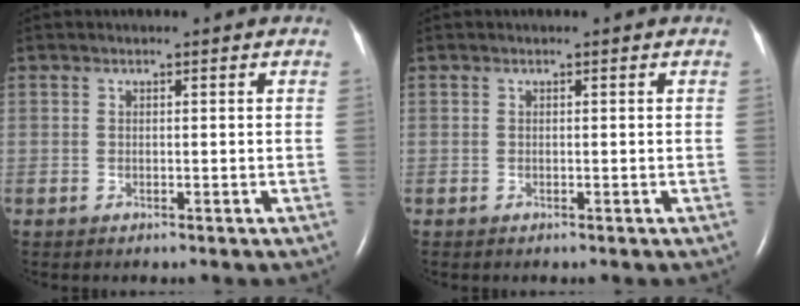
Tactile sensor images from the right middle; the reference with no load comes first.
{"total": 0.0}